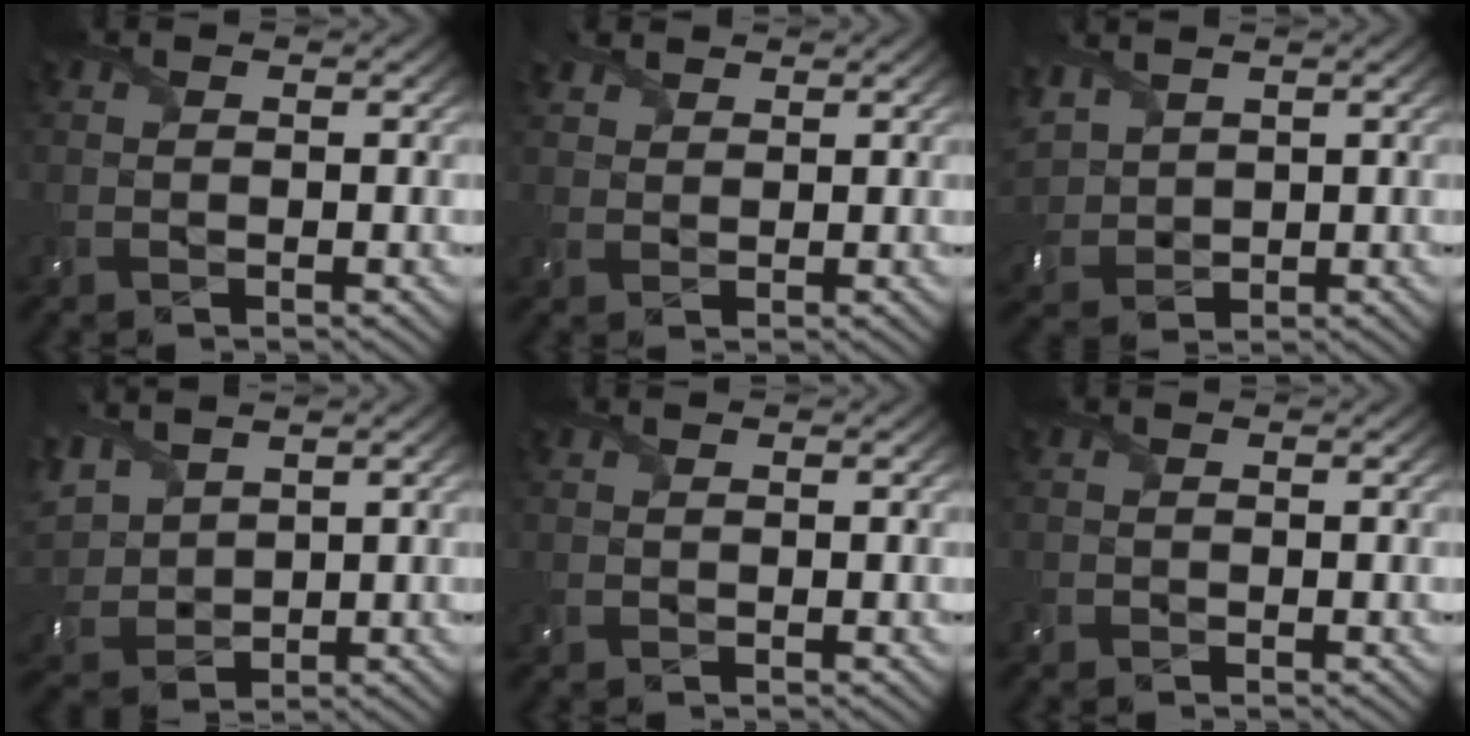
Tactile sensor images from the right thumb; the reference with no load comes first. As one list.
[{"total": 2.5, "force": [2.0, 1.4, 0.7], "torque": [-0.020, 0.009, 0.042]}, {"total": 5.3, "force": [2.4, 3.6, 3.1], "torque": [-0.109, 0.005, 0.047]}, {"total": 6.4, "force": [3.3, 3.8, 3.9], "torque": [-0.130, 0.012, 0.064]}, {"total": 0.0}, {"total": 0.8, "force": [-0.7, 0.3, -0.1], "torque": [0.002, -0.009, -0.015]}]